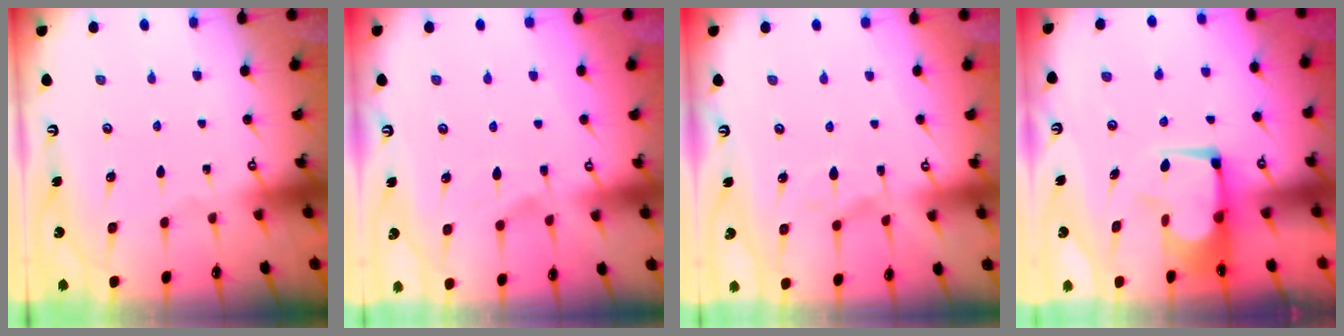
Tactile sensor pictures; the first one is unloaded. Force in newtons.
{"total": 1.5, "press": 0.9, "slide": 1.2}
{"total": 6.2, "press": 6.1, "slide": 1.3}
{"total": 4.9, "press": 4.8, "slide": 0.7}